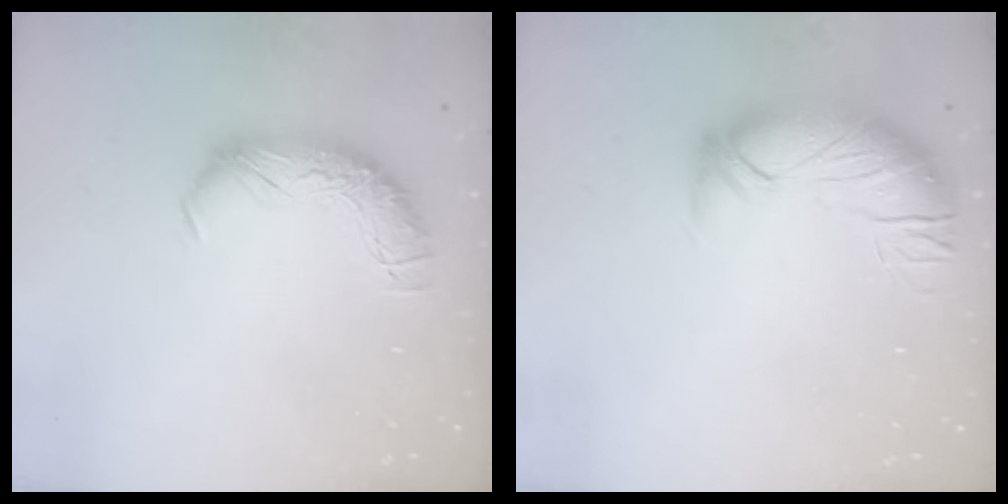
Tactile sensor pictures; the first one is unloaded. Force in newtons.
{"total": 2.8, "press": 1.3, "slide": 2.5}